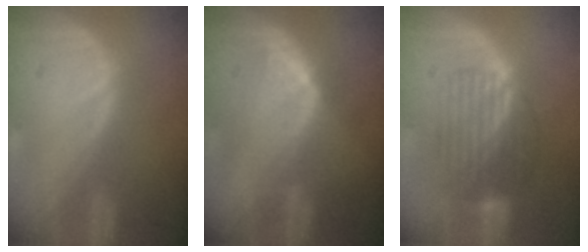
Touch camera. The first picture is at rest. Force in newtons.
{"total": 6.5, "press": 5.8, "slide": 2.8}
{"total": 8.3, "press": 7.3, "slide": 4.0}